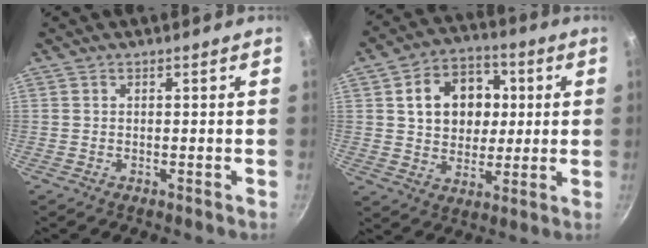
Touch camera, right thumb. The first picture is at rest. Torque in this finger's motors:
{"motor_torque": [-0.80, 1.32, 0.28, -0.01, 0.15]}